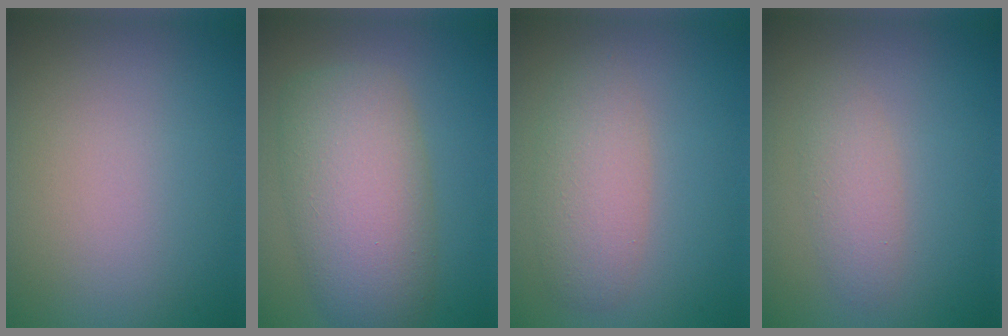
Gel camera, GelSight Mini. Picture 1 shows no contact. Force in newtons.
{"total": 7.9, "press": 7.9, "slide": 0.3}
{"total": 3.4, "press": 3.4, "slide": 0.0}
{"total": 2.0, "press": 2.0, "slide": 0.1}